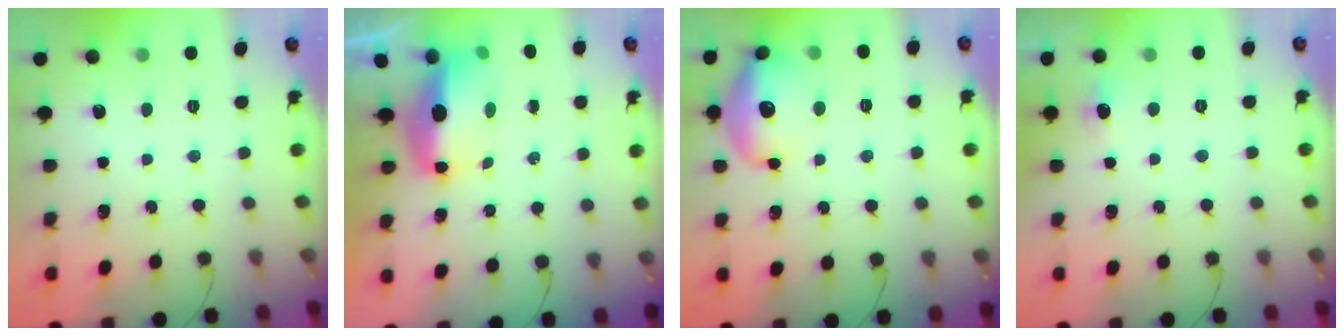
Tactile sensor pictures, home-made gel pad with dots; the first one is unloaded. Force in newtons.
{"total": 8.9, "press": 8.7, "slide": 2.0}
{"total": 14.3, "press": 14.1, "slide": 2.3}
{"total": 4.3, "press": 3.9, "slide": 1.7}